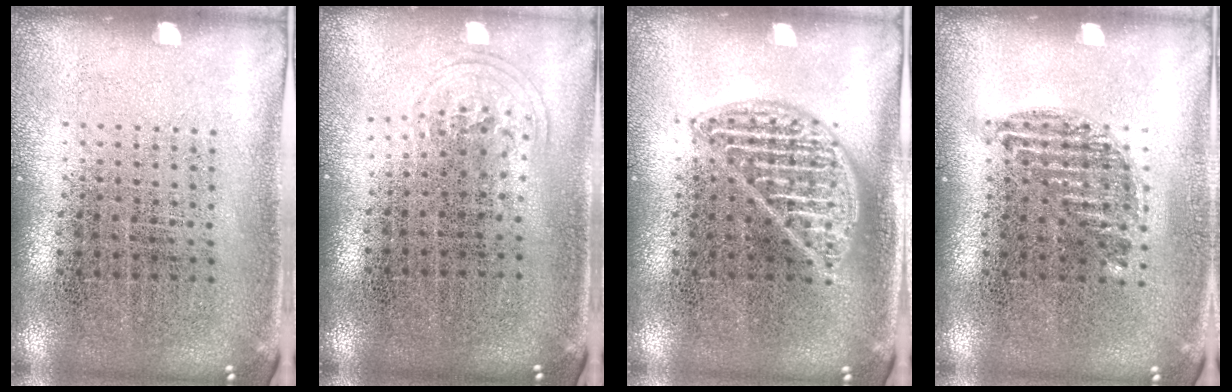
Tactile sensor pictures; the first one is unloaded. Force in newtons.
{"total": 0.8, "press": 0.5, "slide": 0.7}
{"total": 1.5, "press": 1.5, "slide": 0.2}
{"total": 0.9, "press": 0.8, "slide": 0.4}